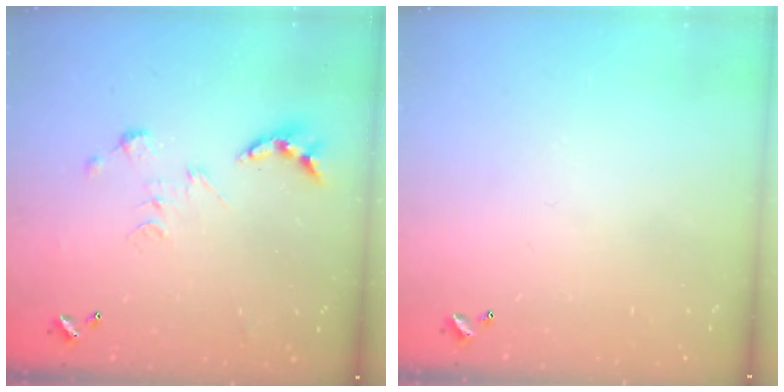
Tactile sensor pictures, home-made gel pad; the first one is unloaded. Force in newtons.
{"total": 0.0}